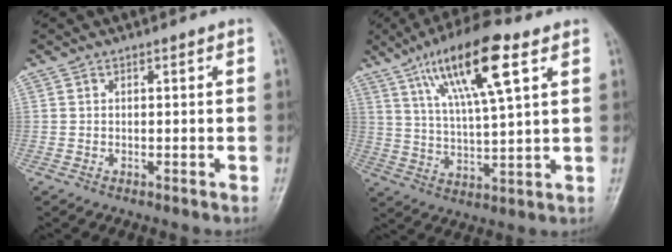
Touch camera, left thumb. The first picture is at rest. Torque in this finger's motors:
{"motor_torque": [0.69, 0.67, 1.73, -1.05, 0.44]}